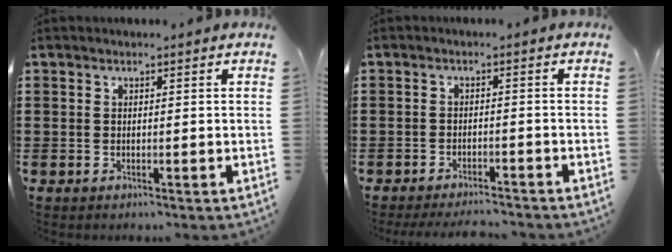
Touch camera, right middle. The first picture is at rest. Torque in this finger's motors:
{"motor_torque": [0.03, -0.02, 0.06, 0.05]}